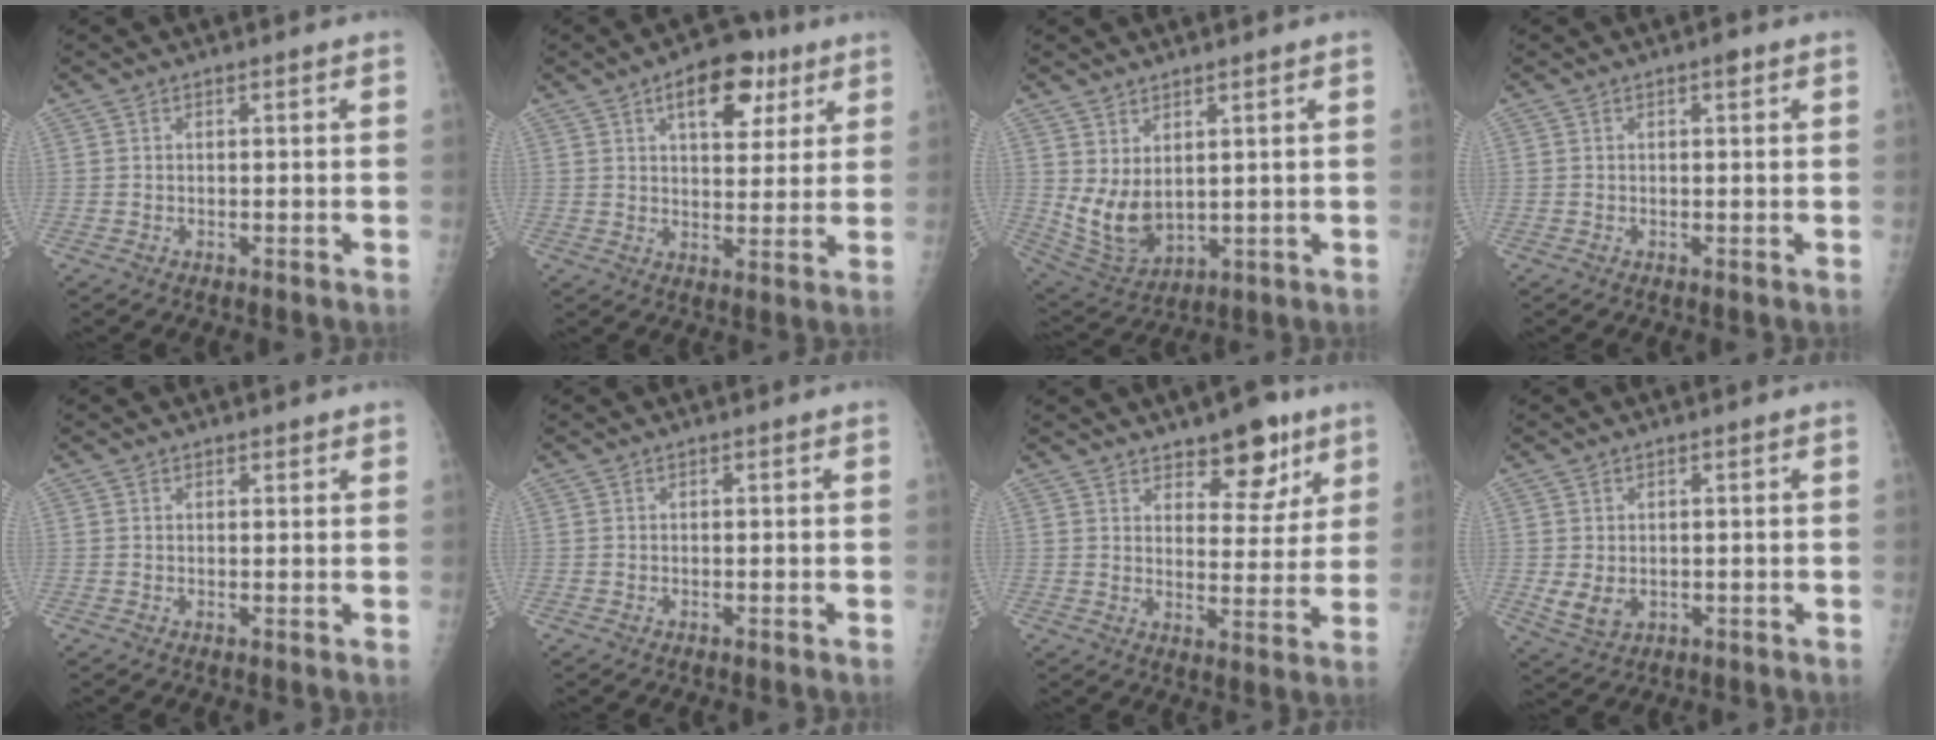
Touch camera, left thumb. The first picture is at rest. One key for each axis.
{"total": 11.2, "fx": 5.7, "fy": 6.0, "fz": 7.6, "tx": -0.076, "ty": -0.015, "tz": 0.080}
{"total": 8.9, "fx": 2.5, "fy": 5.4, "fz": 6.6, "tx": -0.112, "ty": -0.029, "tz": 0.070}
{"total": 1.2, "fx": 0.7, "fy": 0.4, "fz": 0.9, "tx": -0.010, "ty": 0.000, "tz": 0.008}
{"total": 1.5, "fx": 1.2, "fy": 0.8, "fz": 0.3, "tx": 0.013, "ty": -0.007, "tz": 0.011}
{"total": 0.0}
{"total": 10.2, "fx": 6.9, "fy": 4.9, "fz": 5.8, "tx": -0.042, "ty": -0.042, "tz": 0.102}
{"total": 4.0, "fx": 0.1, "fy": 3.1, "fz": 2.5, "tx": -0.038, "ty": -0.011, "tz": 0.015}